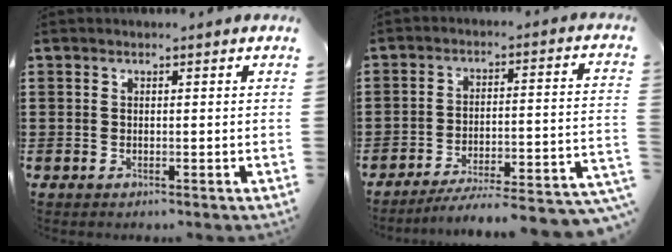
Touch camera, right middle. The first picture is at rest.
{"total": 5.5, "force": [-4.9, -0.2, 2.5], "torque": [-0.040, -0.019, -0.098]}